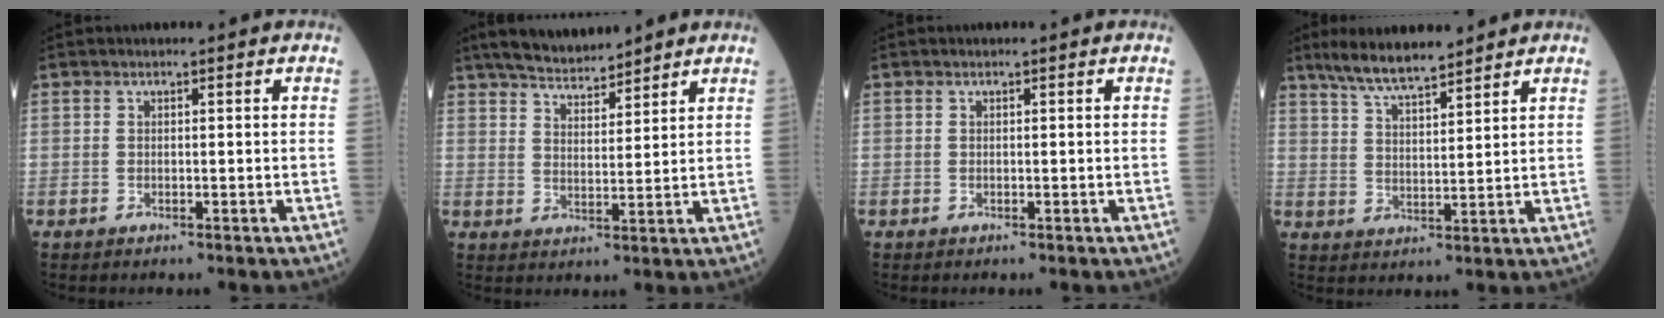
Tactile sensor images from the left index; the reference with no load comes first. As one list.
[{"total": 8.7, "force": [7.9, 1.5, 3.4], "torque": [-0.057, 0.017, 0.139]}, {"total": 0.0}, {"total": 8.3, "force": [7.1, 1.2, 4.2], "torque": [-0.086, 0.012, 0.132]}]